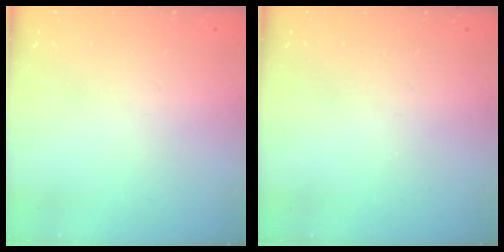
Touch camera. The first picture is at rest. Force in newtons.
{"total": 0.0}